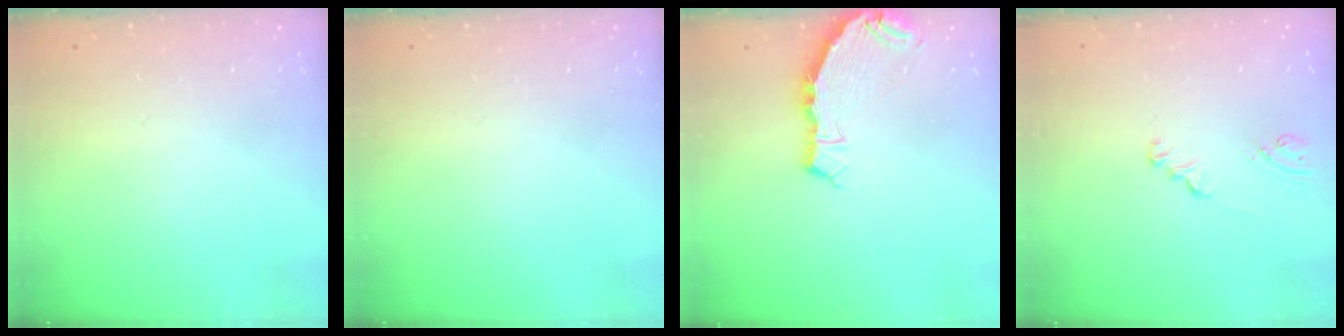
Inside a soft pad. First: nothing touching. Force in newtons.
{"total": 0.0}
{"total": 6.9, "press": 5.4, "slide": 4.3}
{"total": 1.5, "press": 1.5, "slide": 0.2}